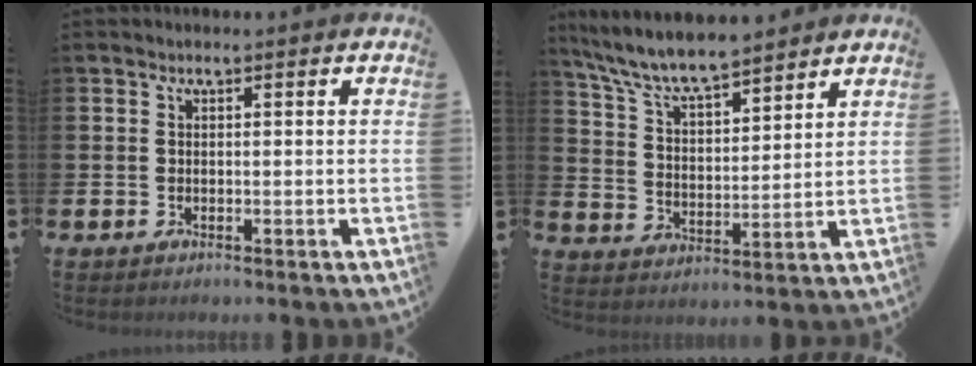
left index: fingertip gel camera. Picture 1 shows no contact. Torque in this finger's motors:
{"motor_torque": [0.30, -0.44, 0.93, 0.21]}